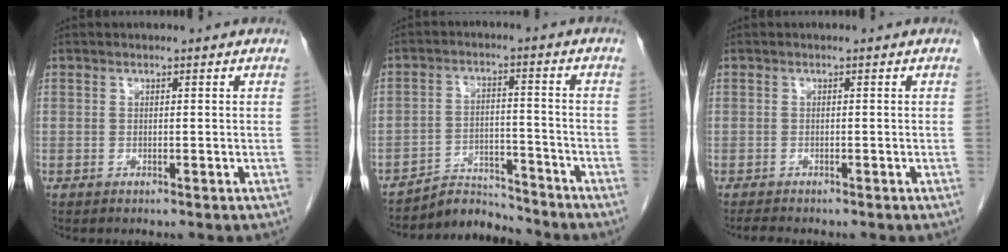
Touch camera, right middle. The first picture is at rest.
{"total": 6.0, "force": [-5.9, 0.5, -1.0], "torque": [0.018, 0.013, -0.096]}
{"total": 1.2, "force": [-1.2, 0.1, 0.4], "torque": [-0.012, -0.005, -0.020]}